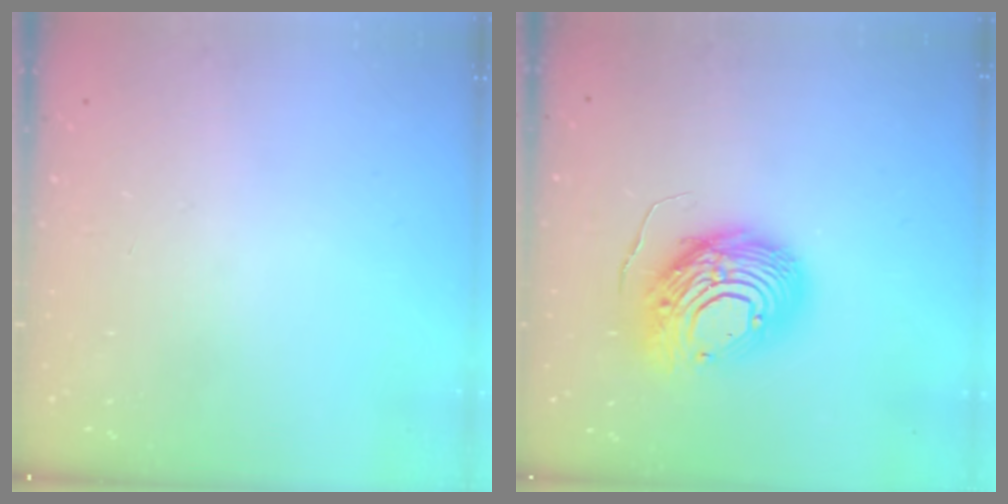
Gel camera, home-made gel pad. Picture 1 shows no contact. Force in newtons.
{"total": 14.3, "press": 14.3, "slide": 1.4}